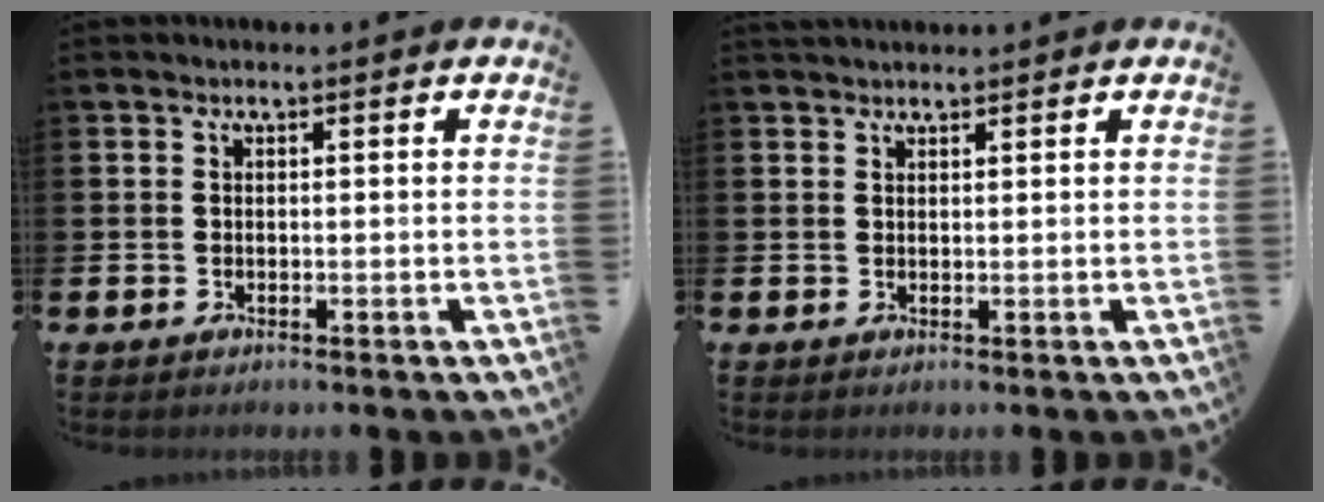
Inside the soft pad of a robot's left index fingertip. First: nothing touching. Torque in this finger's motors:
{"motor_torque": [-0.33, -1.01, 0.09, 0.02]}